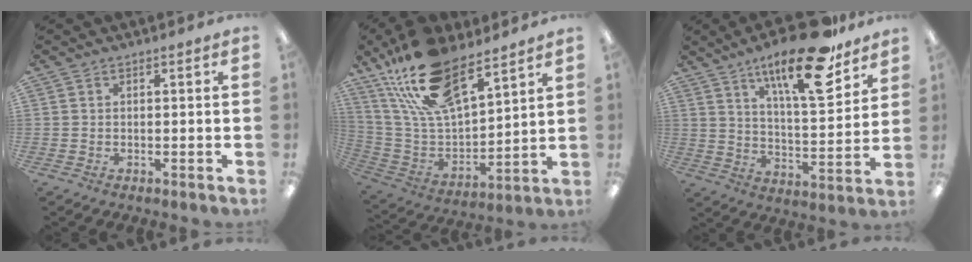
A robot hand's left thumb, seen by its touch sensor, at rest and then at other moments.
{"total": 22.0, "force": [15.8, 8.8, 12.5], "torque": [-0.254, -0.083, 0.283]}
{"total": 20.4, "force": [13.5, 6.2, 13.9], "torque": [-0.215, -0.073, 0.215]}